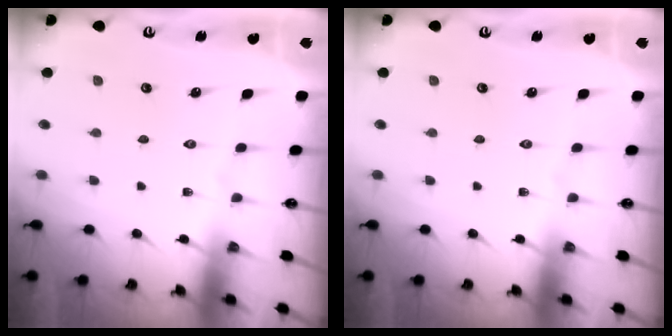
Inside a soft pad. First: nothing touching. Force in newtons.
{"total": 0.0}